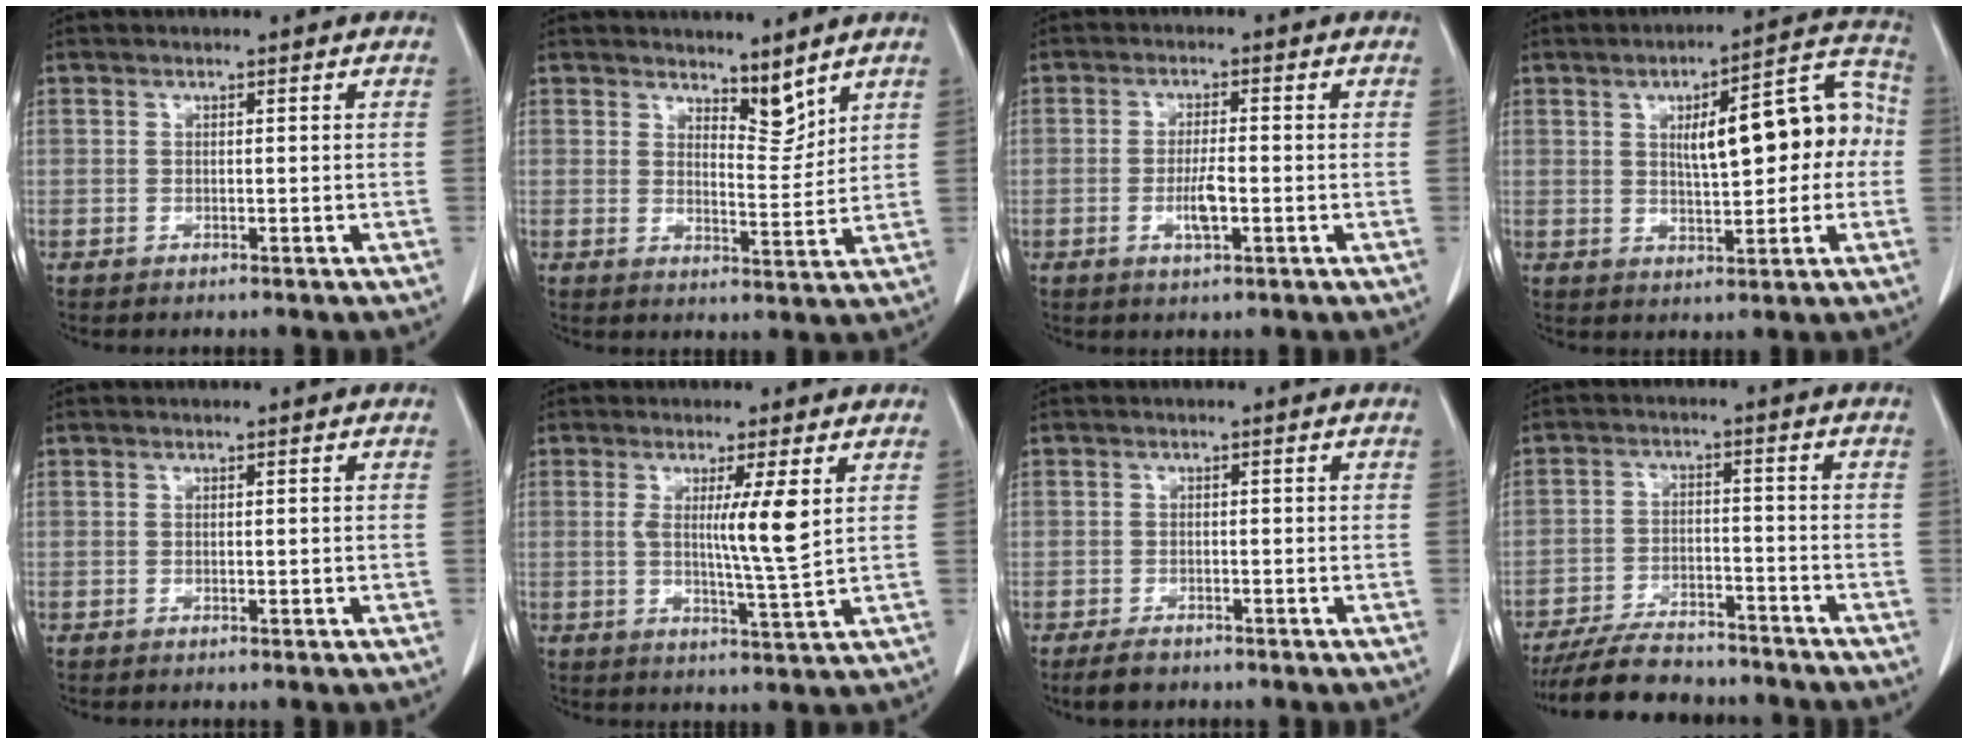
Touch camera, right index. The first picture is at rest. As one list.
[{"total": 4.6, "force": [3.9, 1.4, 1.9], "torque": [-0.025, -0.011, 0.068]}, {"total": 4.2, "force": [-1.1, 1.0, 3.9], "torque": [-0.073, -0.002, -0.018]}, {"total": 13.5, "force": [1.4, 4.4, 12.7], "torque": [-0.163, 0.046, 0.024]}, {"total": 0.5, "force": [0.0, 0.3, 0.5], "torque": [-0.011, 0.002, 0.002]}, {"total": 6.6, "force": [1.6, -0.6, 6.4], "torque": [-0.106, -0.014, 0.026]}, {"total": 2.8, "force": [-2.0, 1.6, 1.0], "torque": [-0.019, 0.000, -0.028]}, {"total": 11.6, "force": [-10.4, 3.6, 3.7], "torque": [-0.056, 0.004, -0.165]}]